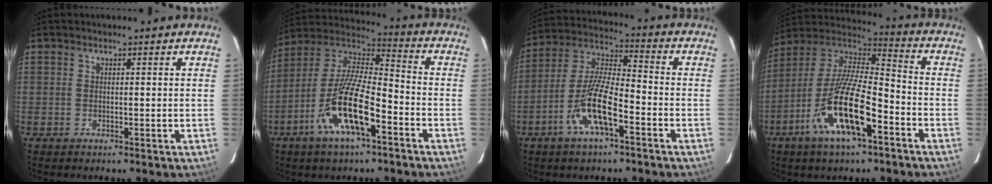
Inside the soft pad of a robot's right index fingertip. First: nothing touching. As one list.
[{"total": 16.4, "force": [-7.7, 4.8, 13.7], "torque": [-0.274, -0.016, -0.151]}, {"total": 12.0, "force": [-5.7, 3.1, 10.1], "torque": [-0.208, -0.002, -0.111]}, {"total": 18.6, "force": [-8.8, 5.6, 15.4], "torque": [-0.298, -0.024, -0.169]}]